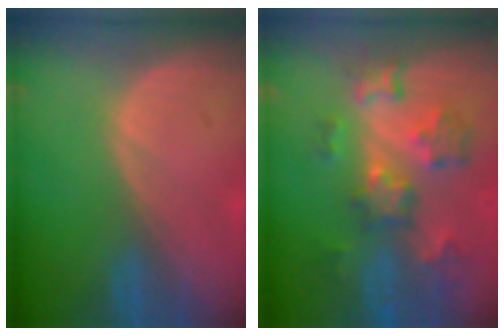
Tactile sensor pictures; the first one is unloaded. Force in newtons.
{"total": 9.2, "press": 8.1, "slide": 4.4}